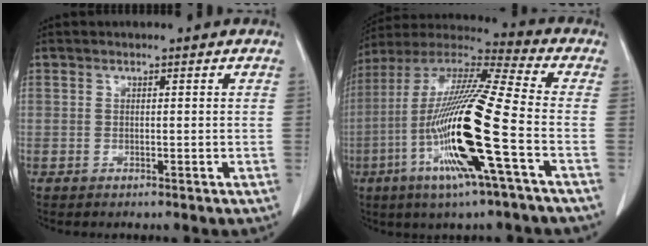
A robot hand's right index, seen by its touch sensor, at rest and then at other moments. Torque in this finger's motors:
{"motor_torque": [2.14, 0.00, 1.05, 0.21]}